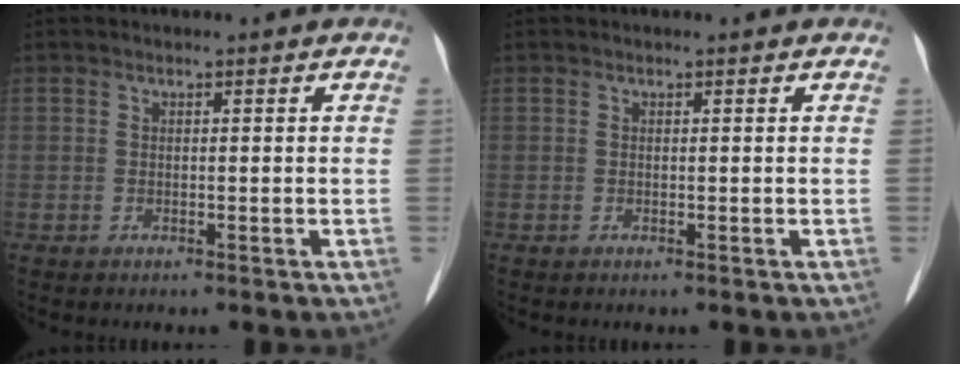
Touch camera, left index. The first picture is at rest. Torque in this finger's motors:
{"motor_torque": [0.00, 0.00, 0.00, 0.00]}